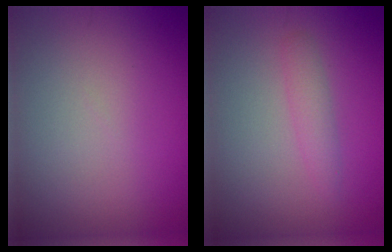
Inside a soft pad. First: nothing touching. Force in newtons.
{"total": 1.6, "press": 1.6, "slide": 0.2}